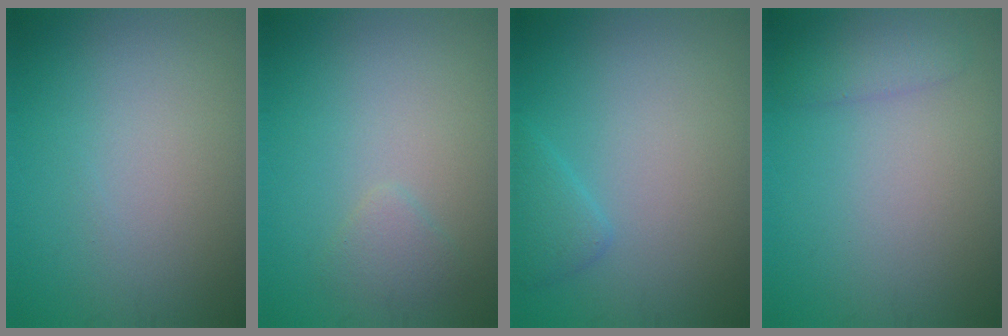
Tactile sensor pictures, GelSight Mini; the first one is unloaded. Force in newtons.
{"total": 1.2, "press": 1.2, "slide": 0.1}
{"total": 1.6, "press": 1.6, "slide": 0.1}
{"total": 1.7, "press": 1.6, "slide": 0.2}